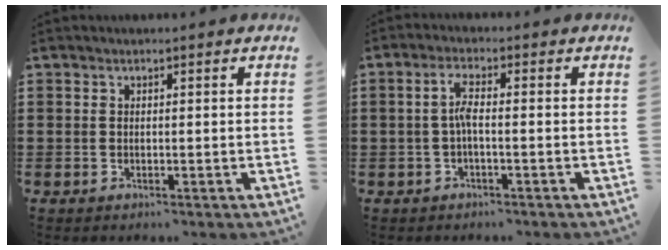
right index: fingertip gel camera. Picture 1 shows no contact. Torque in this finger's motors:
{"motor_torque": [0.75, -0.20, 0.33, 0.10]}